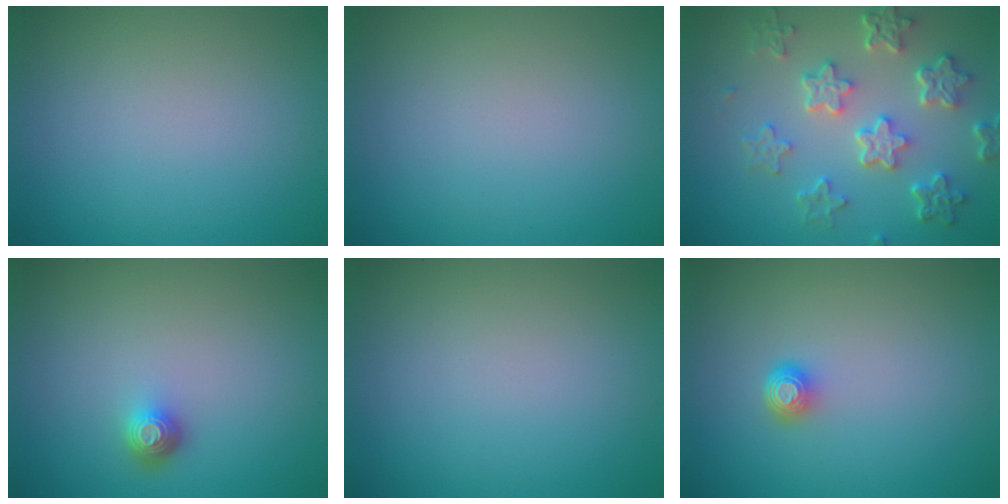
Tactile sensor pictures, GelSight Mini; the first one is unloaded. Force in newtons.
{"total": 0.0}
{"total": 6.1, "press": 4.6, "slide": 4.0}
{"total": 1.6, "press": 1.3, "slide": 1.0}
{"total": 0.0}
{"total": 1.6, "press": 1.2, "slide": 1.2}